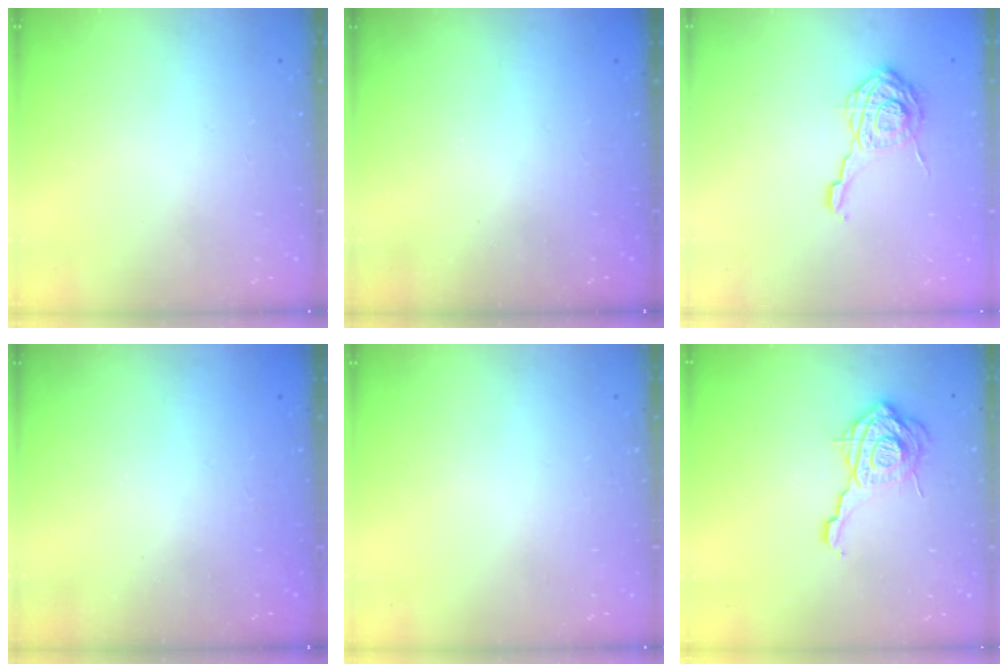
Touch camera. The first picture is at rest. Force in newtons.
{"total": 2.2, "press": 2.1, "slide": 0.7}
{"total": 12.1, "press": 12.1, "slide": 0.7}
{"total": 2.2, "press": 2.1, "slide": 0.7}
{"total": 0.0}
{"total": 15.6, "press": 15.6, "slide": 1.4}